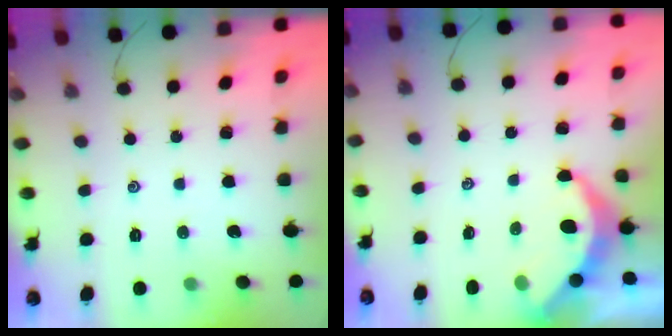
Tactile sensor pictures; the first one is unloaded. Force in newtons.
{"total": 5.3, "press": 5.3, "slide": 0.1}